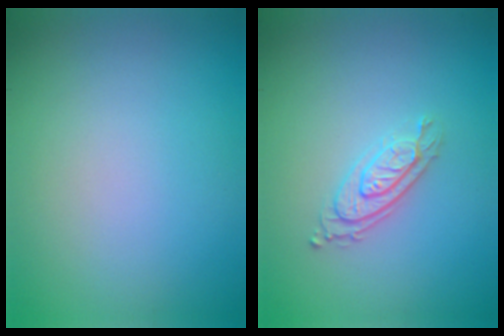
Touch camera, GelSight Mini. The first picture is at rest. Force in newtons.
{"total": 2.8, "press": 2.2, "slide": 1.7}